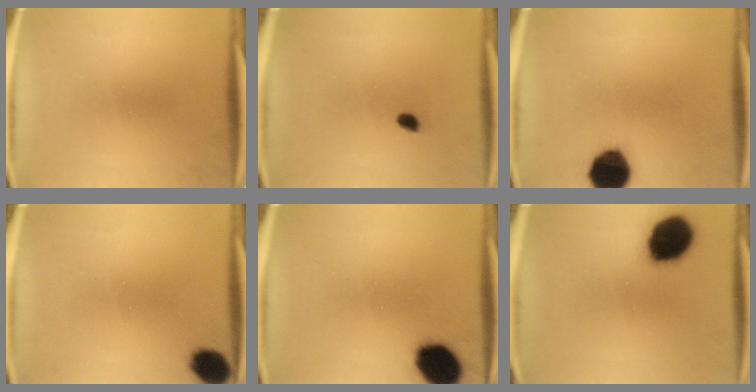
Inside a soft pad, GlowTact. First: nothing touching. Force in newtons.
{"total": 1.6}
{"total": 12.7}
{"total": 6.7}
{"total": 12.7}
{"total": 16.0}